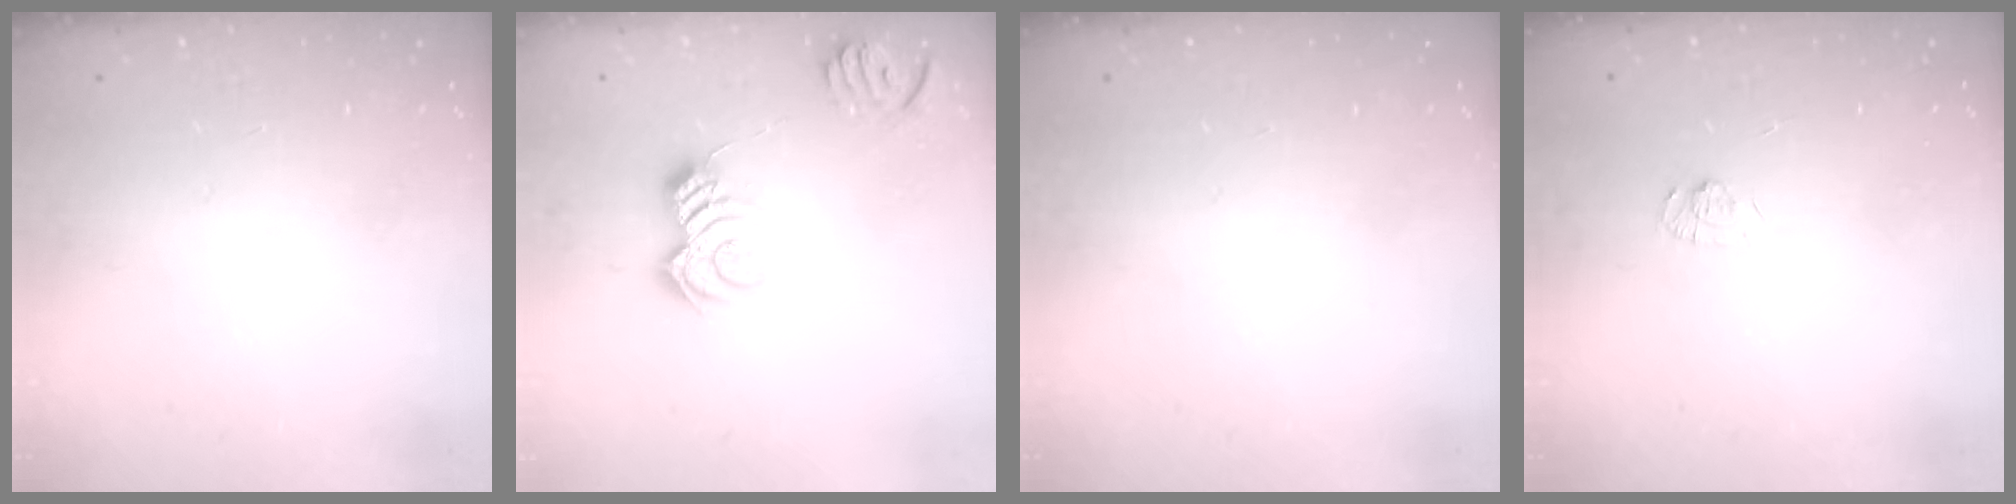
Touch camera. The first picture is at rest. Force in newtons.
{"total": 9.4, "press": 9.4, "slide": 0.4}
{"total": 0.0}
{"total": 5.5, "press": 5.5, "slide": 0.6}